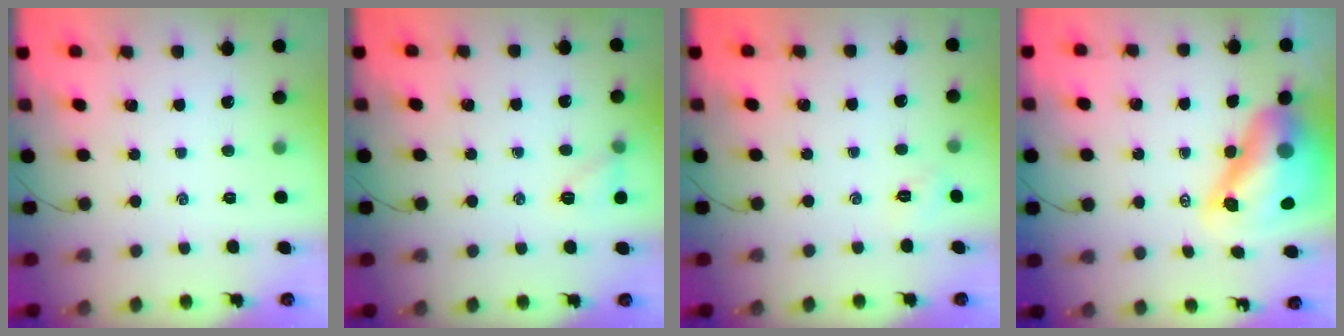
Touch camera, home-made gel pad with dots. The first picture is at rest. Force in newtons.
{"total": 7.0, "press": 6.8, "slide": 1.6}
{"total": 2.5, "press": 2.4, "slide": 0.7}
{"total": 13.9, "press": 13.3, "slide": 4.1}